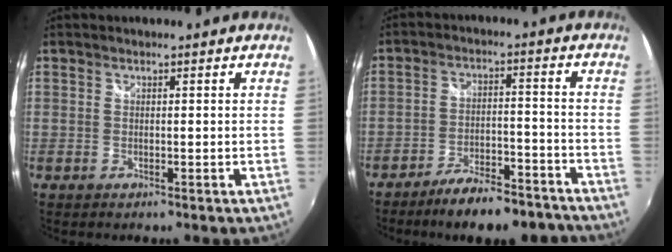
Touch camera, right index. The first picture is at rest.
{"total": 11.4, "force": [-9.9, 3.1, 4.9], "torque": [-0.095, 0.013, -0.141]}